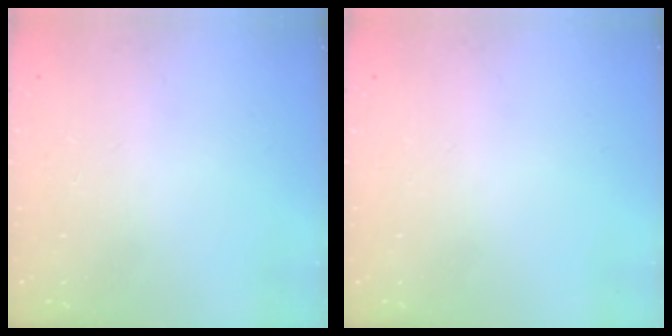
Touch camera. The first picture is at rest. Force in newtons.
{"total": 0.0}